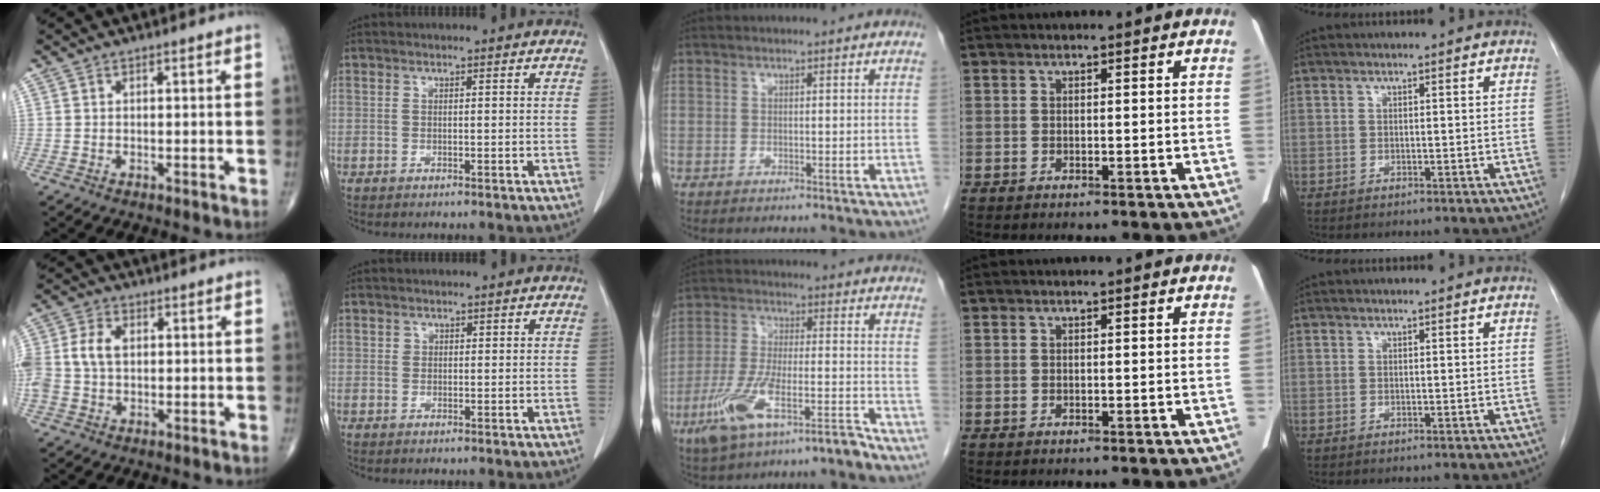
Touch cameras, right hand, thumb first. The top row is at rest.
{"thumb": {"total": 7.9, "force": [0.7, 5.6, 5.5], "torque": [-0.124, 0.018, 0.015]}, "index": {"total": 0.9, "force": [0.5, 0.7, 0.1], "torque": [0.011, 0.003, 0.007]}, "middle": {"total": 10.6, "force": [-7.2, 2.1, 7.5], "torque": [-0.154, 0.000, -0.131]}}